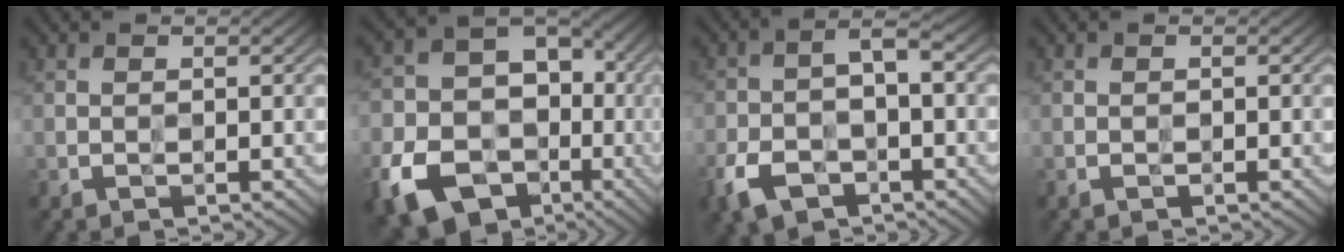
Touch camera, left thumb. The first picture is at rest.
{"total": 14.9, "force": [-5.8, 11.3, 7.9], "torque": [-0.176, -0.033, -0.104]}
{"total": 7.3, "force": [-3.5, 3.7, 5.2], "torque": [-0.109, -0.006, -0.073]}
{"total": 0.6, "force": [-0.3, 0.3, 0.4], "torque": [-0.007, -0.002, -0.006]}